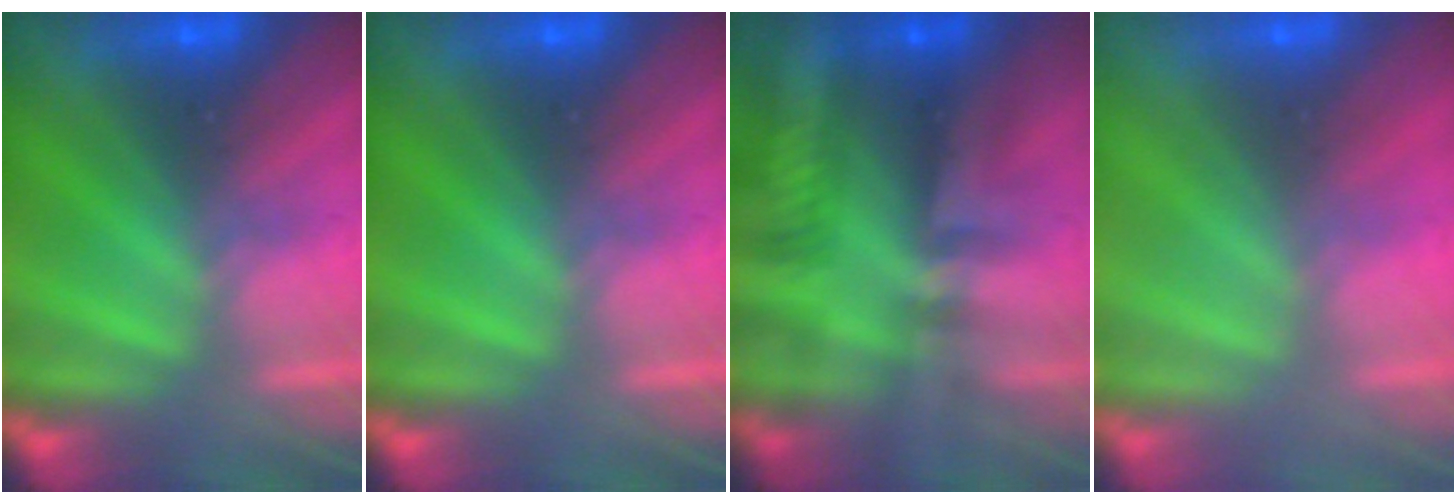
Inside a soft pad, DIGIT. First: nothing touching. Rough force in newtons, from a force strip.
{"total": 0.0}
{"total": 2.4}
{"total": 3.4}